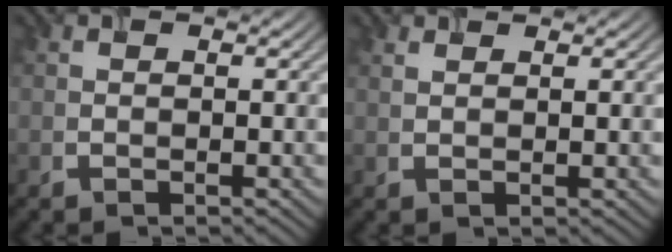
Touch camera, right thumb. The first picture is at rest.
{"total": 1.3, "force": [1.1, 0.2, 0.6], "torque": [-0.013, -0.002, 0.025]}